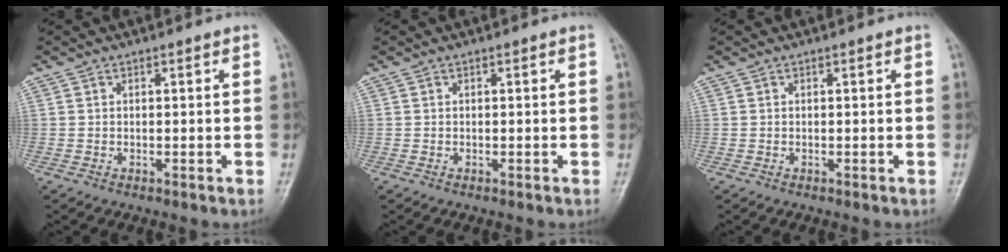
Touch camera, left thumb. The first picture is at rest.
{"total": 0.0}
{"total": 0.0}